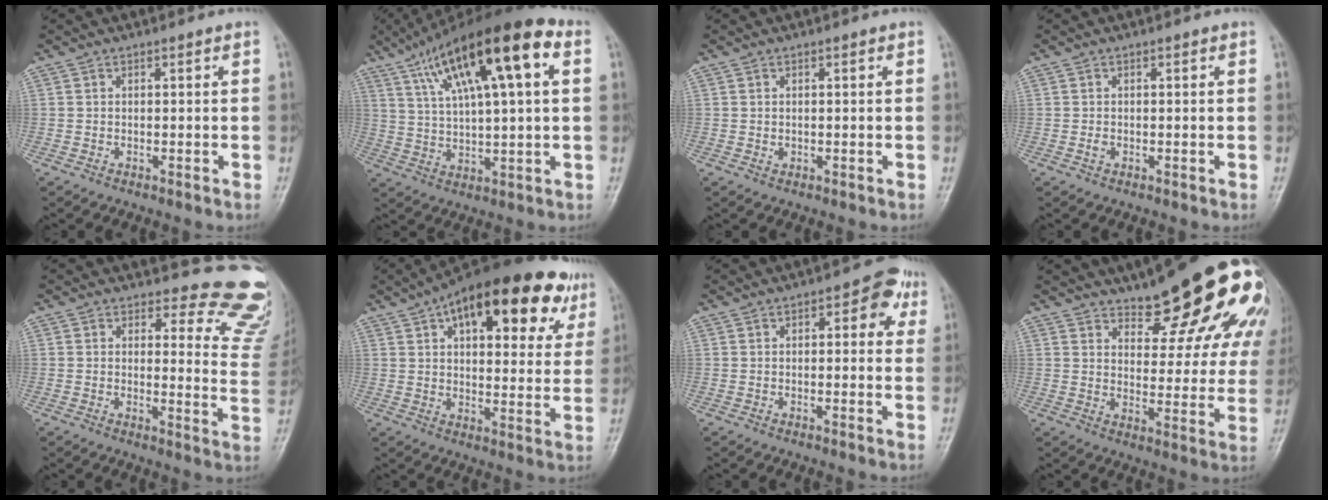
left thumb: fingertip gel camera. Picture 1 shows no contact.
{"total": 21.7, "force": [8.7, 6.2, 18.9], "torque": [-0.314, 0.017, 0.146]}
{"total": 1.0, "force": [0.2, 0.7, 0.7], "torque": [-0.008, 0.001, 0.006]}
{"total": 1.1, "force": [0.0, 0.7, 0.8], "torque": [-0.011, 0.002, -0.002]}
{"total": 13.4, "force": [12.6, 4.3, 1.9], "torque": [0.027, -0.136, 0.105]}
{"total": 25.2, "force": [12.7, 11.2, 18.7], "torque": [-0.245, 0.006, 0.178]}
{"total": 6.3, "force": [2.3, 3.2, 5.0], "torque": [-0.032, 0.007, 0.018]}
{"total": 21.2, "force": [13.9, 7.1, 14.3], "torque": [-0.157, -0.069, 0.181]}